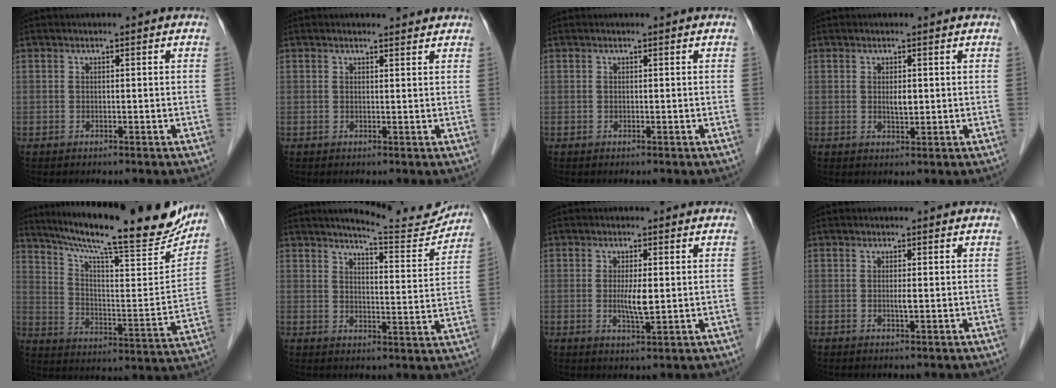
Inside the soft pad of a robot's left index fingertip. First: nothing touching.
{"total": 1.9, "force": [1.9, 0.3, 0.0], "torque": [-0.010, -0.002, 0.020]}
{"total": 0.0}
{"total": 1.6, "force": [0.4, 0.6, 1.4], "torque": [-0.027, -0.003, 0.008]}
{"total": 26.7, "force": [22.9, 3.2, 13.3], "torque": [-0.220, -0.038, 0.318]}
{"total": 10.9, "force": [10.6, 0.8, 2.5], "torque": [-0.030, -0.023, 0.132]}
{"total": 3.6, "force": [0.2, 0.6, 3.5], "torque": [-0.068, -0.006, 0.004]}
{"total": 0.9, "force": [0.1, 0.0, 0.9], "torque": [-0.021, -0.002, 0.000]}